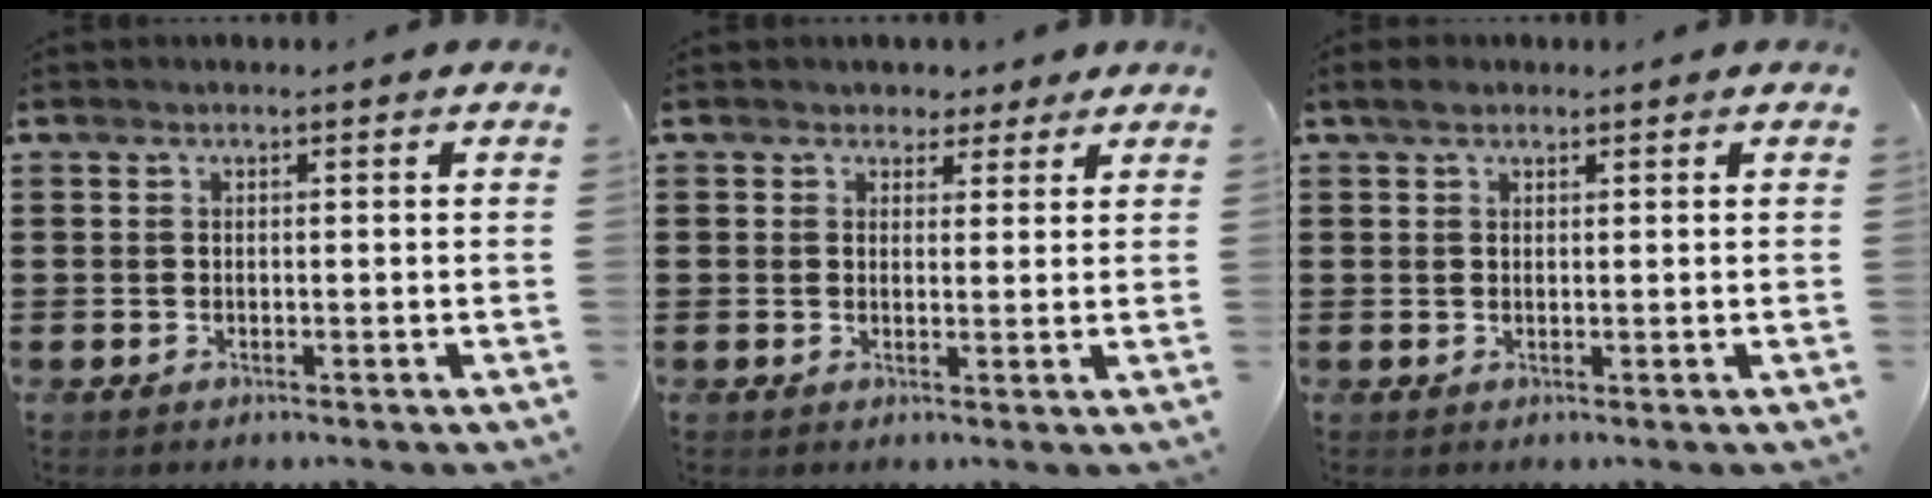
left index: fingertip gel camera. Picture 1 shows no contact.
{"total": 2.6, "force": [1.9, 1.7, 0.1], "torque": [-0.007, 0.005, 0.034]}
{"total": 1.9, "force": [1.3, 1.0, 0.9], "torque": [-0.022, 0.007, 0.024]}